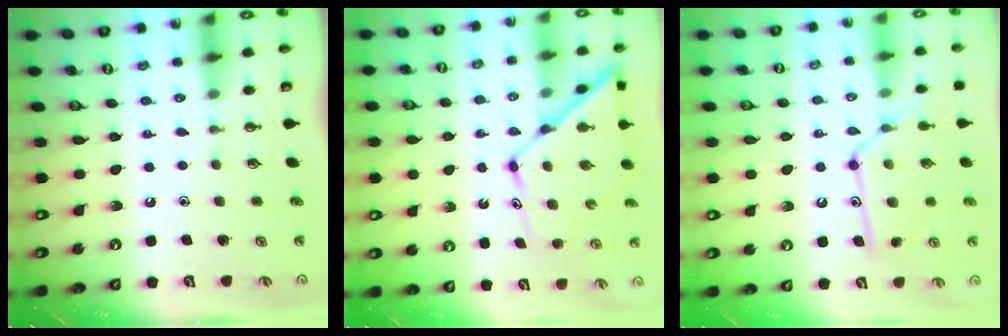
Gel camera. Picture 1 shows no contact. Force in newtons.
{"total": 12.9, "press": 12.8, "slide": 1.1}
{"total": 14.0, "press": 13.9, "slide": 1.2}